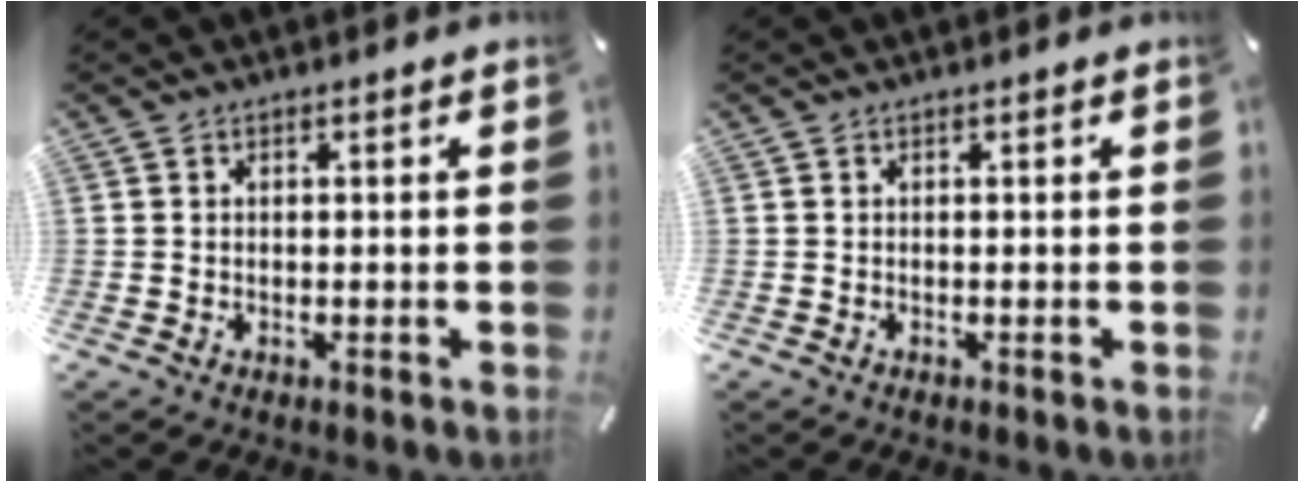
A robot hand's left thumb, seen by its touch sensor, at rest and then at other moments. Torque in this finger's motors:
{"motor_torque": [-0.02, -0.02, 0.00, 0.00, 0.00]}